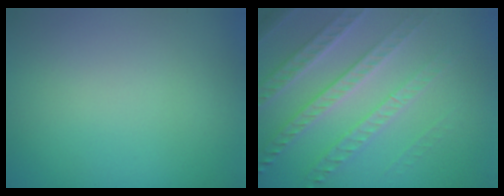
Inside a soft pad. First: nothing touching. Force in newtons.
{"total": 5.5, "press": 4.2, "slide": 3.5}